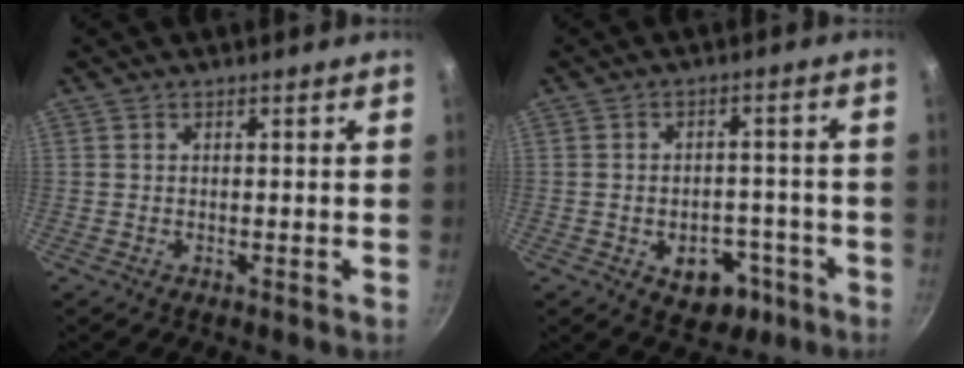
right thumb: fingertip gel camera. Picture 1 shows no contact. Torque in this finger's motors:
{"motor_torque": [-0.05, 0.44, -0.22, 0.27, -0.01]}